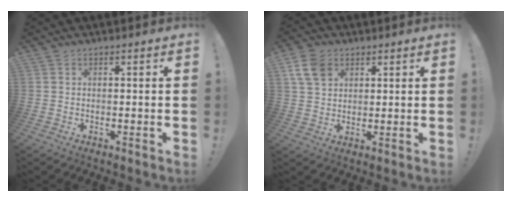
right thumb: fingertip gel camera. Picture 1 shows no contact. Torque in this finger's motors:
{"motor_torque": [-0.22, 0.23, 0.13, -0.04, 0.15]}